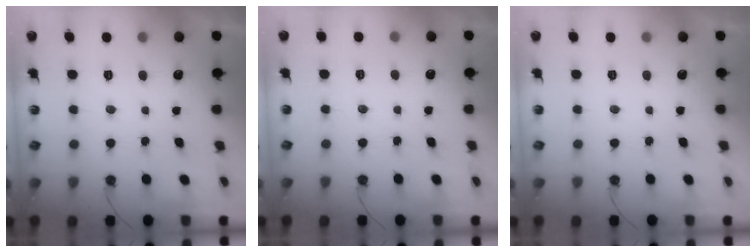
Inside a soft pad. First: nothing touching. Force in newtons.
{"total": 2.8, "press": 2.7, "slide": 0.4}
{"total": 0.0}